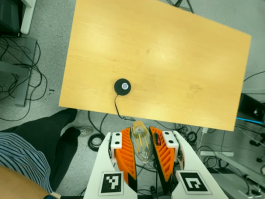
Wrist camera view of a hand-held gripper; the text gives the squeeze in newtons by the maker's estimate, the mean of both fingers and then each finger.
{"total": 21.0, "left": 23.4, "right": 18.6}